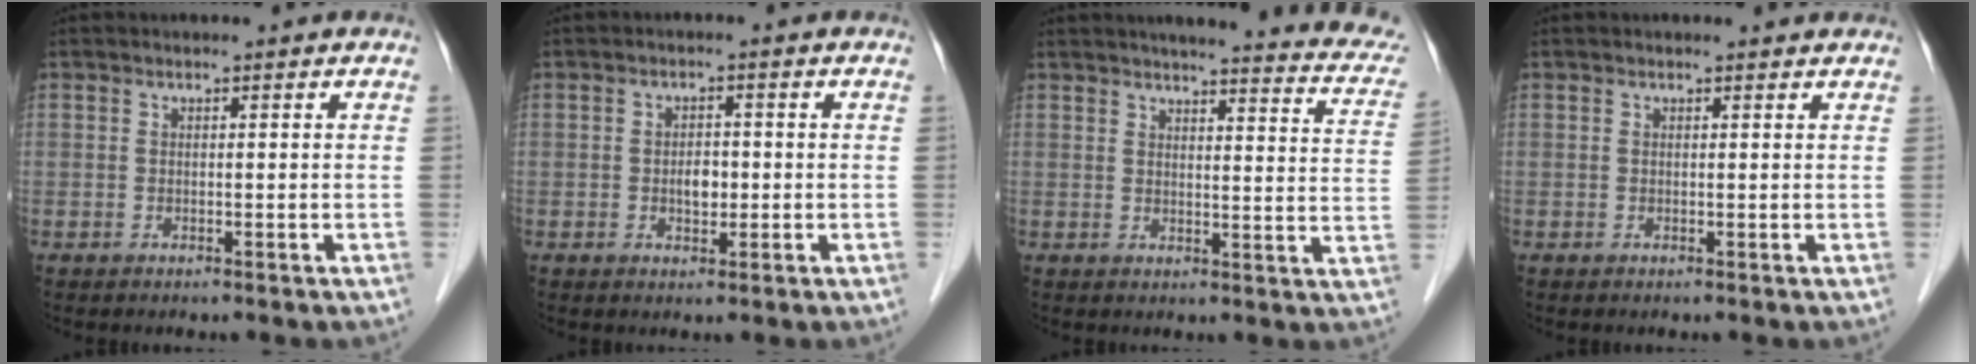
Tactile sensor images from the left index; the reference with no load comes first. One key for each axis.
{"total": 2.6, "fx": -0.4, "fy": 1.6, "fz": 2.0, "tx": -0.031, "ty": 0.003, "tz": -0.004}
{"total": 19.5, "fx": 17.3, "fy": 2.6, "fz": 8.6, "tx": -0.092, "ty": -0.032, "tz": 0.182}
{"total": 1.2, "fx": 1.2, "fy": 0.2, "fz": 0.1, "tx": -0.013, "ty": 0.001, "tz": 0.011}